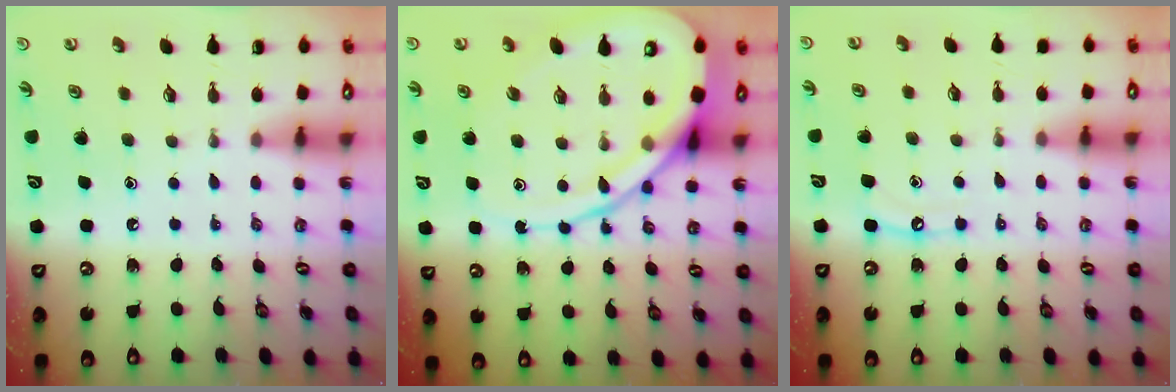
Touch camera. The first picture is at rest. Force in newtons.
{"total": 15.1, "press": 15.0, "slide": 1.1}
{"total": 5.7, "press": 5.7, "slide": 0.5}